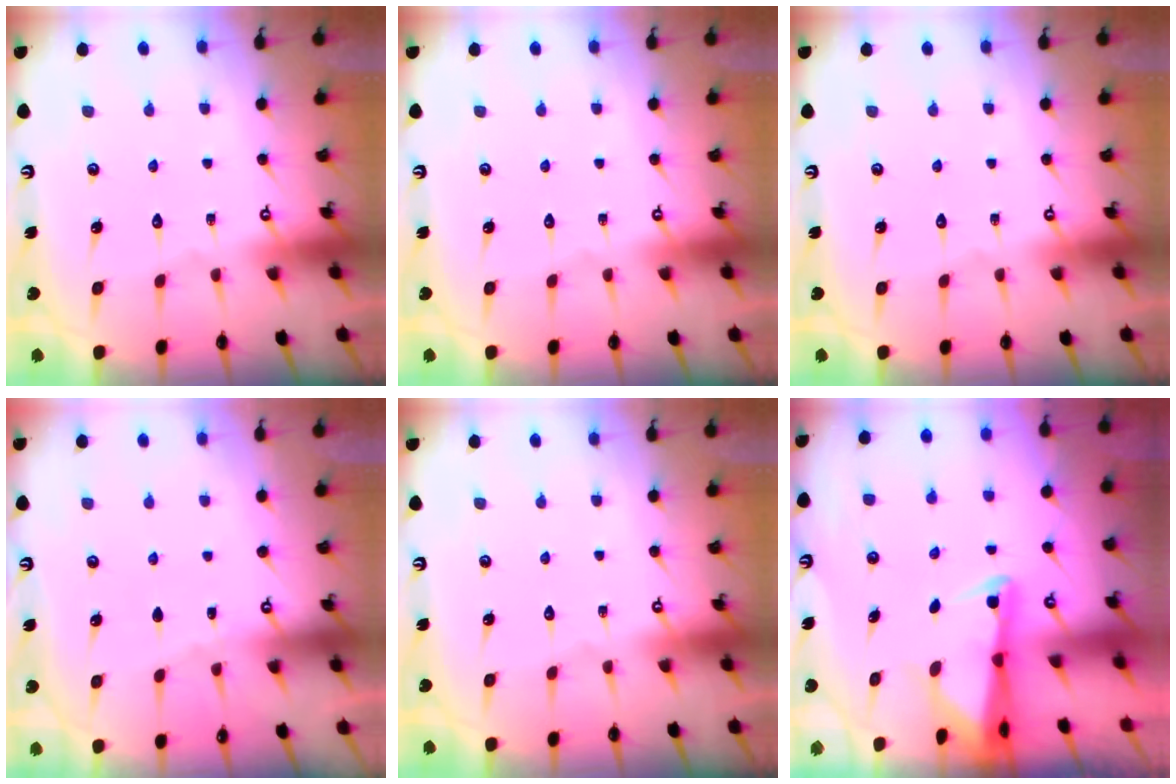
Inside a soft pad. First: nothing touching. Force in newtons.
{"total": 0.0}
{"total": 0.0}
{"total": 1.8, "press": 1.7, "slide": 0.3}
{"total": 0.0}
{"total": 2.4, "press": 2.4, "slide": 0.5}